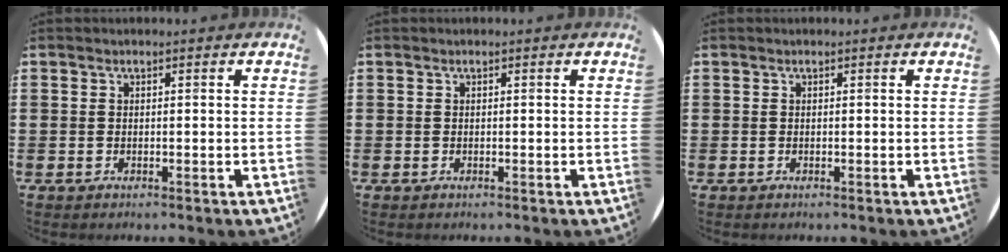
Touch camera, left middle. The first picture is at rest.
{"total": 0.0}
{"total": 0.0}